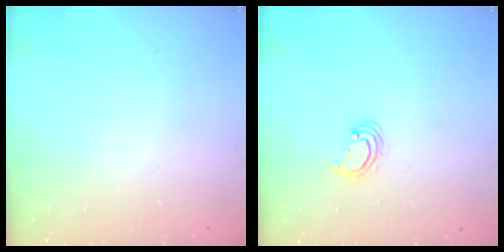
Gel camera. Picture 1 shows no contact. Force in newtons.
{"total": 3.3, "press": 3.3, "slide": 0.2}